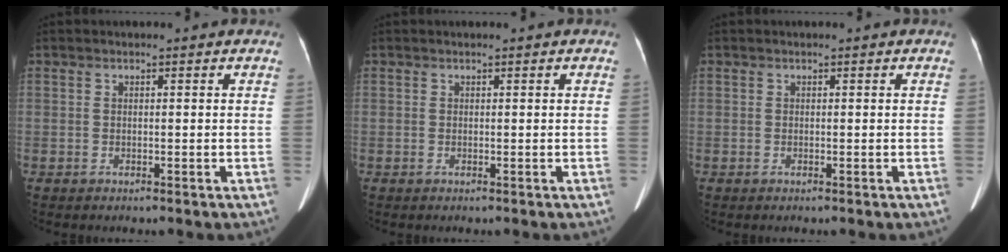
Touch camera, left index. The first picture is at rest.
{"total": 0.0}
{"total": 0.0}